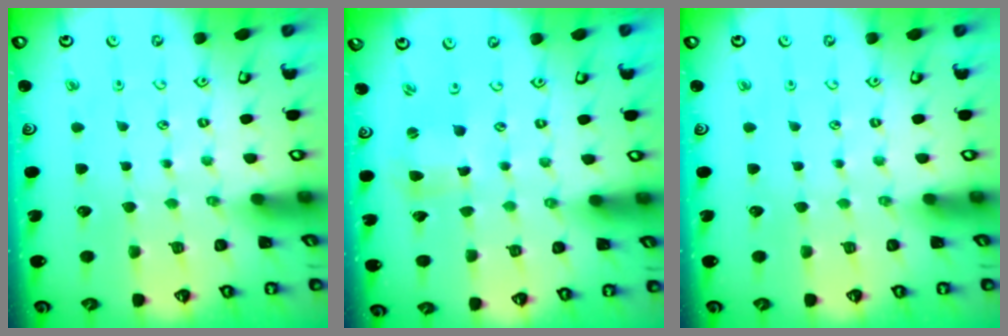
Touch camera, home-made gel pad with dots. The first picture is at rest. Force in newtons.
{"total": 2.2, "press": 2.2, "slide": 0.3}
{"total": 0.0}